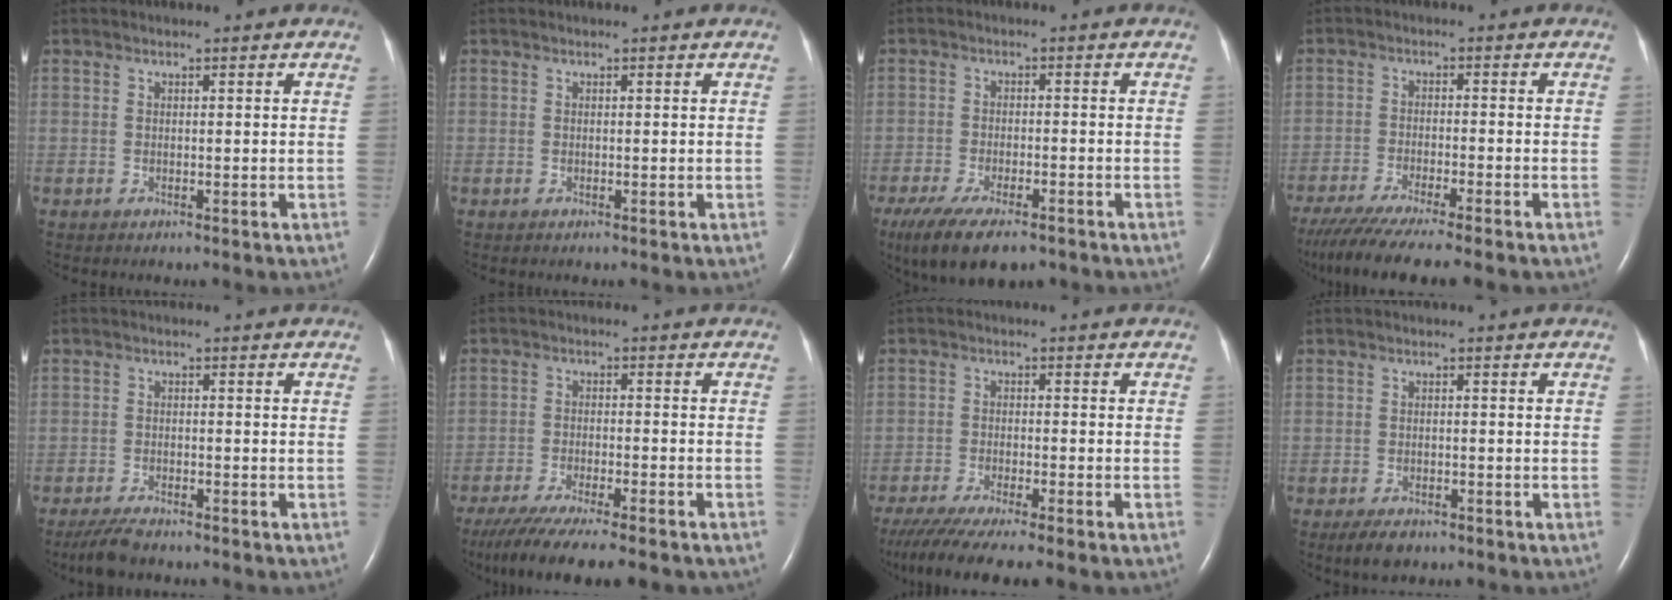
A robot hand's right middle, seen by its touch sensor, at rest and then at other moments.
{"total": 0.0}
{"total": 11.9, "force": [-8.4, 3.9, 7.4], "torque": [-0.137, -0.020, -0.130]}
{"total": 11.7, "force": [-9.8, -0.1, 6.4], "torque": [-0.094, -0.033, -0.155]}
{"total": 4.1, "force": [-3.5, 0.8, 2.0], "torque": [-0.045, -0.012, -0.062]}
{"total": 13.2, "force": [-11.1, 0.7, 7.1], "torque": [-0.114, -0.033, -0.172]}
{"total": 10.6, "force": [-8.6, 0.3, 6.2], "torque": [-0.095, -0.025, -0.135]}
{"total": 3.3, "force": [-2.4, 1.5, 1.8], "torque": [-0.038, -0.005, -0.034]}